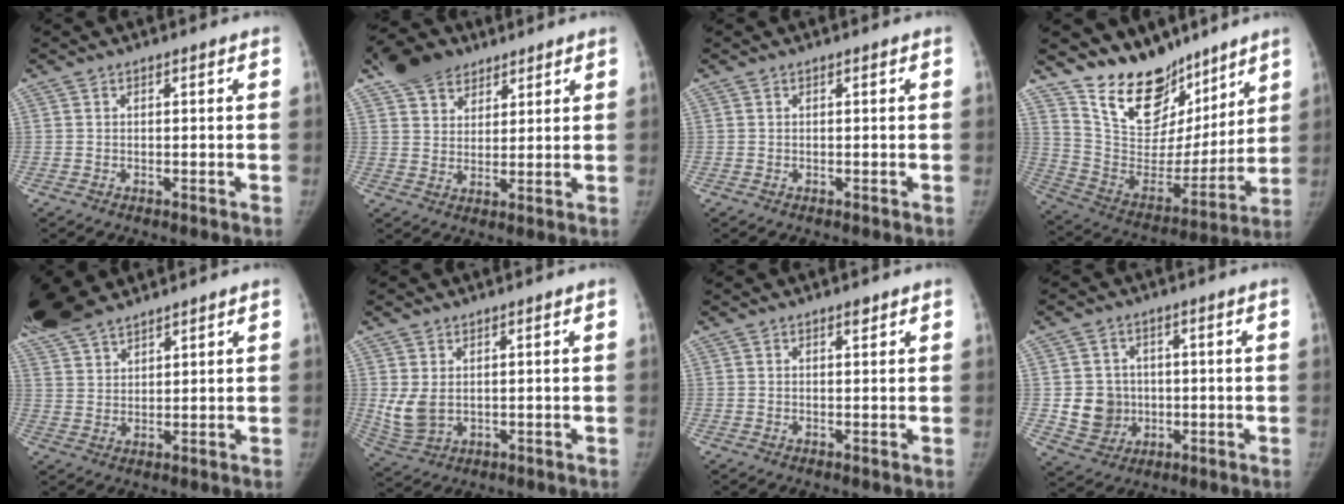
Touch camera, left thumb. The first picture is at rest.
{"total": 9.5, "force": [6.3, 6.3, 3.3], "torque": [-0.030, -0.014, 0.109]}
{"total": 0.0}
{"total": 19.5, "force": [15.6, 9.6, 6.8], "torque": [-0.061, -0.100, 0.278]}
{"total": 11.9, "force": [10.1, 4.0, 4.8], "torque": [-0.106, -0.002, 0.204]}
{"total": 5.8, "force": [1.0, 4.1, 4.0], "torque": [-0.085, -0.011, 0.035]}
{"total": 1.0, "force": [0.7, 0.4, 0.6], "torque": [-0.006, -0.004, 0.012]}
{"total": 7.8, "force": [-0.2, 7.3, 2.9], "torque": [-0.017, 0.005, 0.006]}